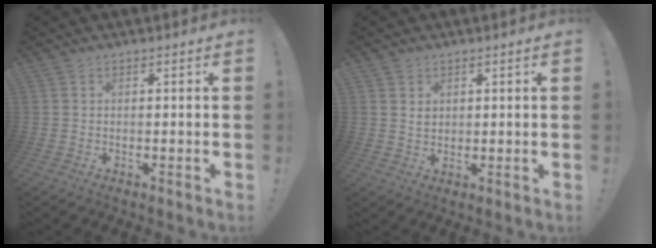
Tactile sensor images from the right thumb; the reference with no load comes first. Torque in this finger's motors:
{"motor_torque": [-0.23, 0.22, 0.03, 0.29, -0.02]}